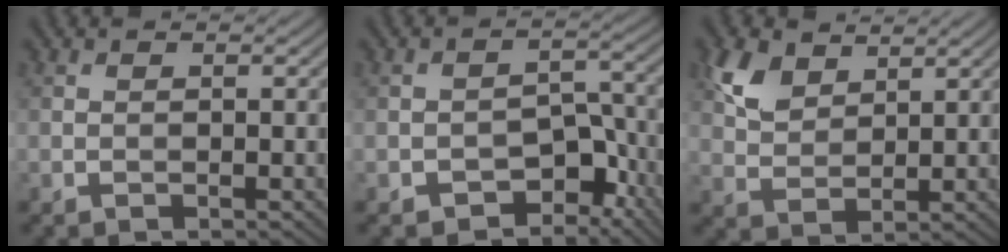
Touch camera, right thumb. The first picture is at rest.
{"total": 6.8, "force": [-4.2, 4.0, 3.6], "torque": [-0.040, -0.001, -0.064]}
{"total": 5.5, "force": [3.5, 3.1, 3.0], "torque": [-0.078, 0.003, 0.076]}